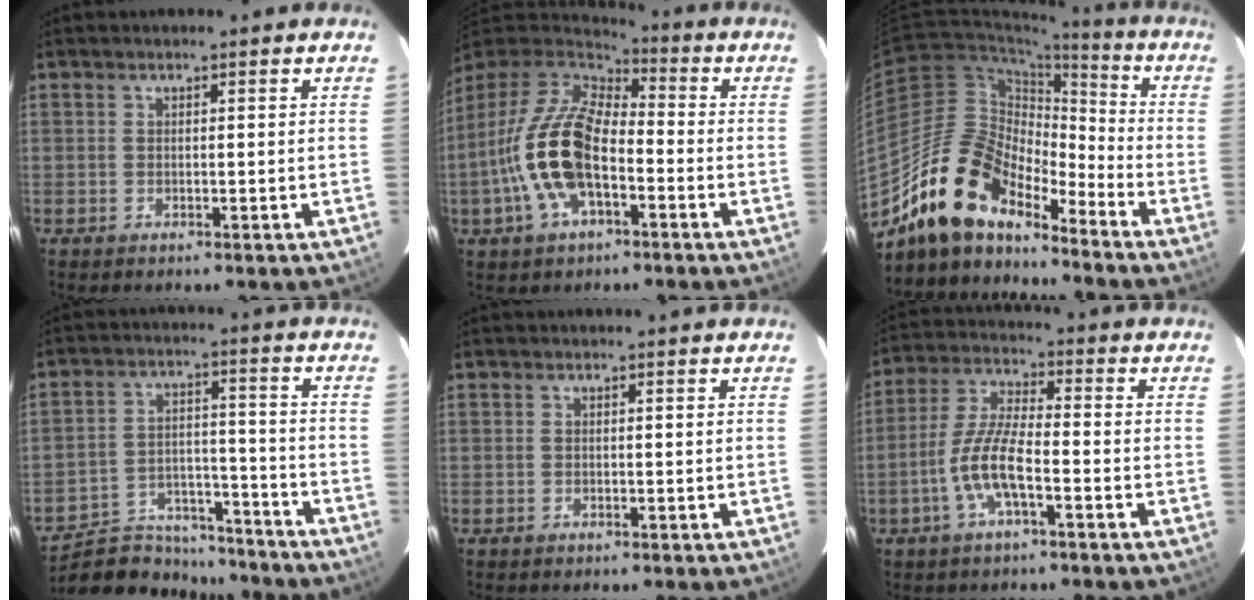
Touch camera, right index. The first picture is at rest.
{"total": 17.6, "force": [-4.8, 8.6, 14.6], "torque": [-0.304, -0.001, -0.096]}
{"total": 15.8, "force": [-13.2, 5.9, 6.4], "torque": [-0.122, 0.010, -0.251]}
{"total": 14.6, "force": [-13.0, 5.7, 3.3], "torque": [-0.087, 0.019, -0.183]}
{"total": 0.0}
{"total": 8.9, "force": [-3.6, 2.0, 7.9], "torque": [-0.170, 0.004, -0.071]}